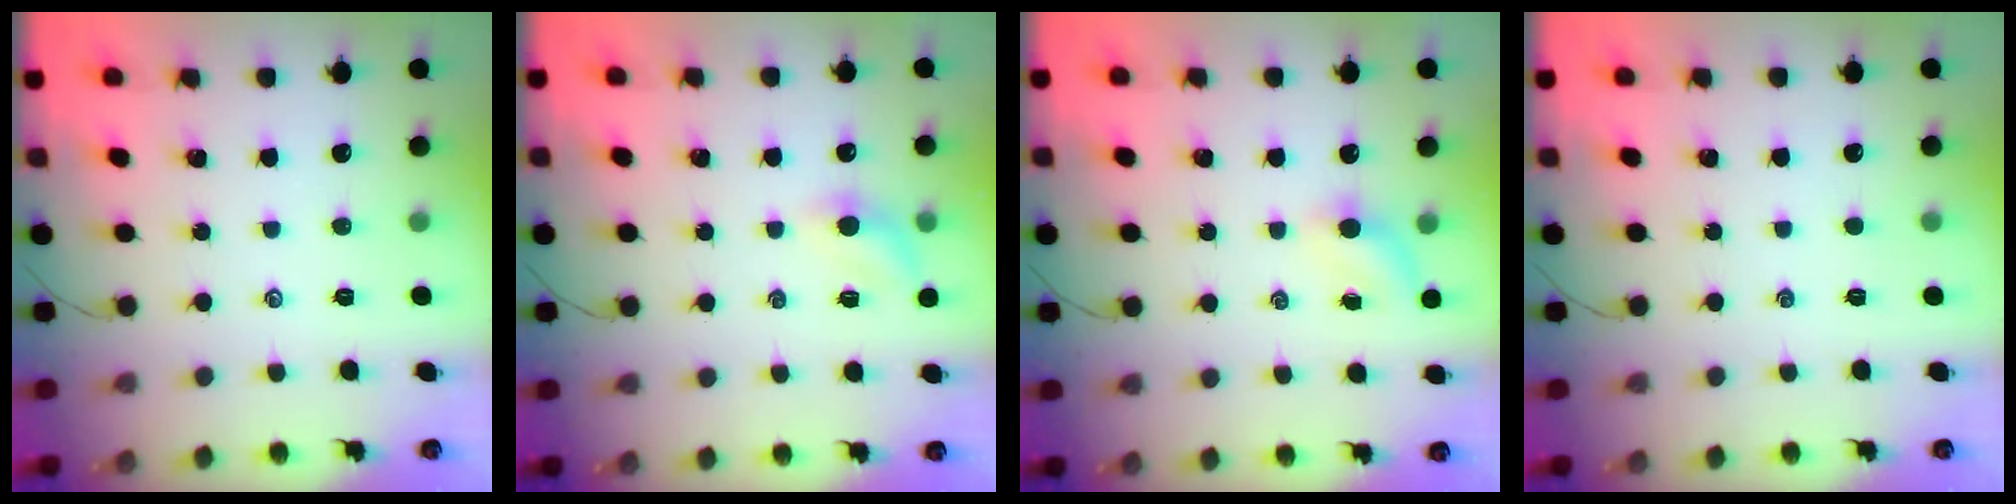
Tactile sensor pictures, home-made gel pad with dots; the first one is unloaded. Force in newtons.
{"total": 5.0, "press": 4.8, "slide": 1.3}
{"total": 4.5, "press": 4.3, "slide": 1.3}
{"total": 0.0}